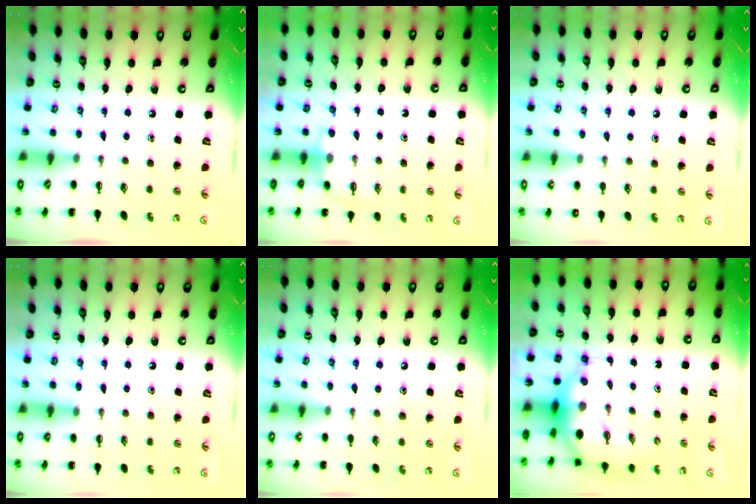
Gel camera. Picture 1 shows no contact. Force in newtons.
{"total": 4.9, "press": 4.8, "slide": 0.8}
{"total": 5.2, "press": 5.0, "slide": 1.4}
{"total": 7.3, "press": 6.9, "slide": 2.5}
{"total": 6.7, "press": 6.4, "slide": 1.8}
{"total": 7.5, "press": 7.3, "slide": 1.9}